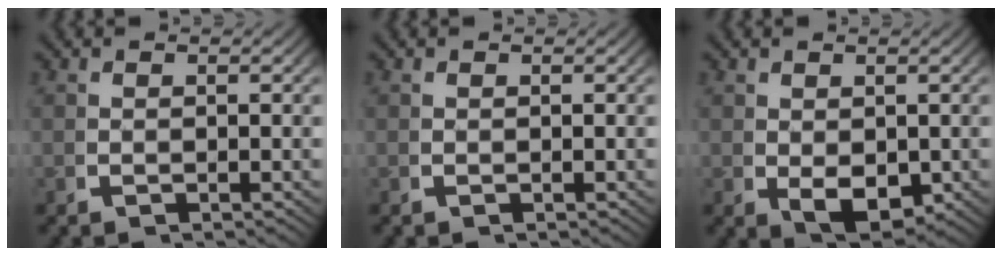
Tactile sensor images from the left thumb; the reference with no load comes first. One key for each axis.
{"total": 0.0}
{"total": 3.8, "fx": -0.1, "fy": 2.5, "fz": 2.8, "tx": -0.057, "ty": -0.025, "tz": 0.014}